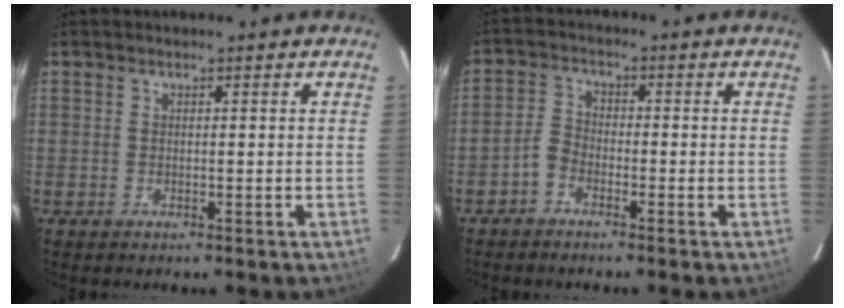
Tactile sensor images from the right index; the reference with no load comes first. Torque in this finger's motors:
{"motor_torque": [0.29, -0.09, 0.00, -0.04]}